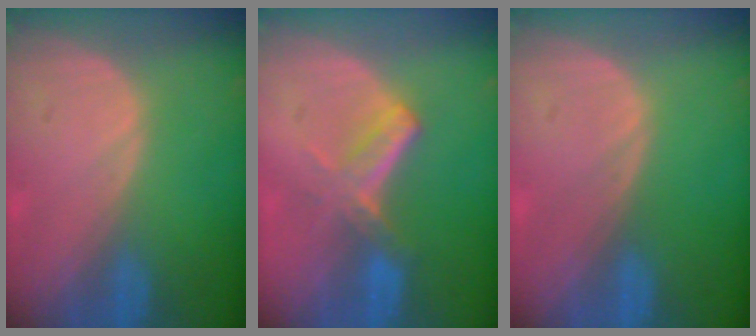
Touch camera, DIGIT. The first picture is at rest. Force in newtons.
{"total": 5.8, "press": 5.1, "slide": 2.9}
{"total": 0.0}